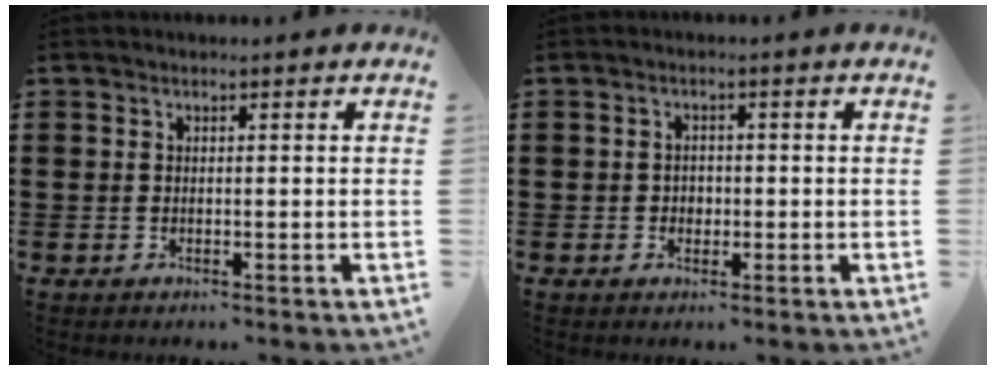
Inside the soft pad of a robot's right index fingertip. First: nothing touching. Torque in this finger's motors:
{"motor_torque": [2.14, 0.00, 0.04, 0.00]}